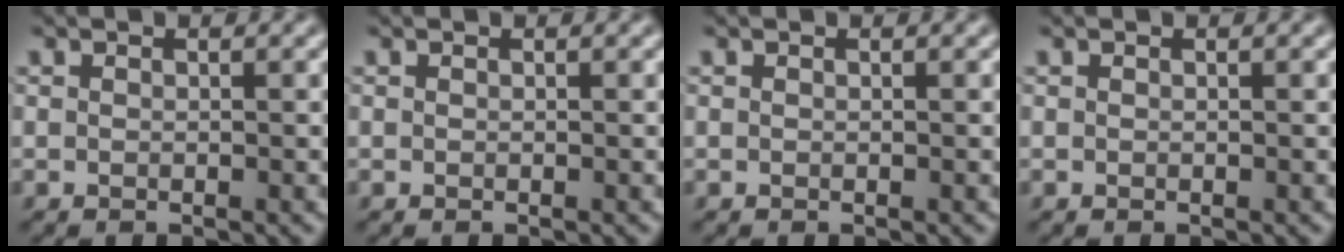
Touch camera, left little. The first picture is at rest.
{"total": 0.0}
{"total": 0.0}
{"total": 0.0}